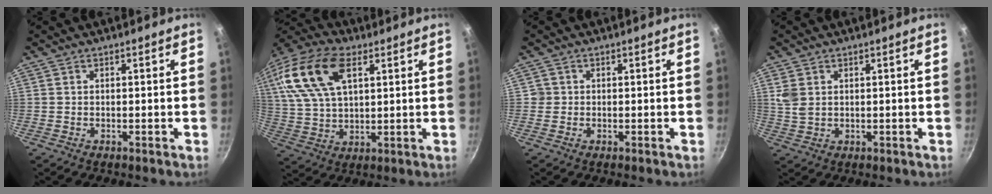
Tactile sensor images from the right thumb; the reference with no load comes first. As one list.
[{"total": 18.3, "force": [7.1, 9.6, 13.9], "torque": [-0.280, 0.006, 0.129]}, {"total": 1.2, "force": [0.1, 1.2, 0.0], "torque": [0.007, 0.004, 0.000]}, {"total": 3.6, "force": [1.1, 2.5, 2.3], "torque": [-0.050, -0.002, 0.029]}]